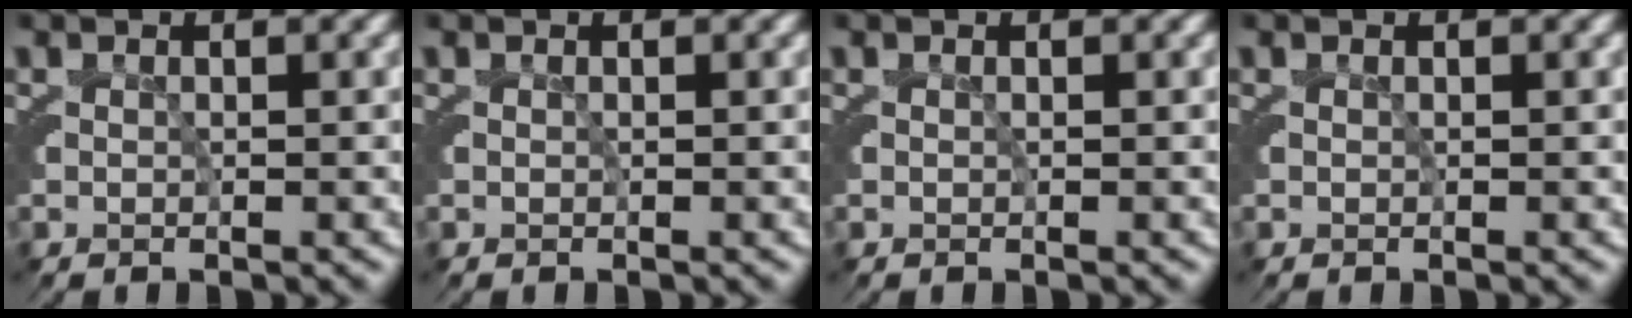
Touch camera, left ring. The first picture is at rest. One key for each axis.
{"total": 0.0}
{"total": 0.0}
{"total": 0.0}